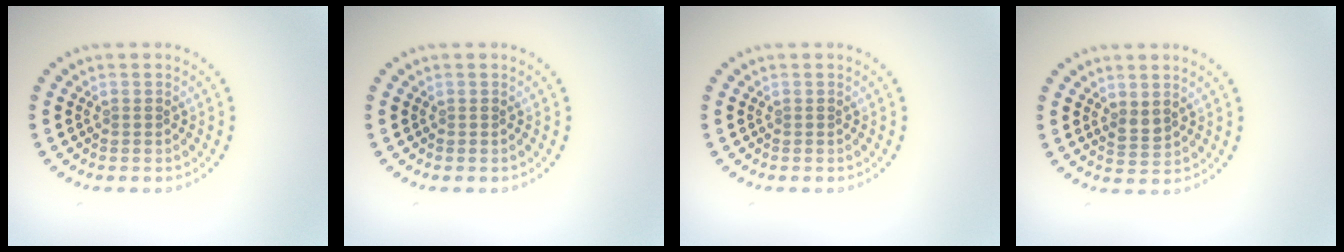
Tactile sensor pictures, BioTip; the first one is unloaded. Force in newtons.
{"total": 0.0}
{"total": 0.0}
{"total": 1.2, "press": 1.2, "slide": 0.5}